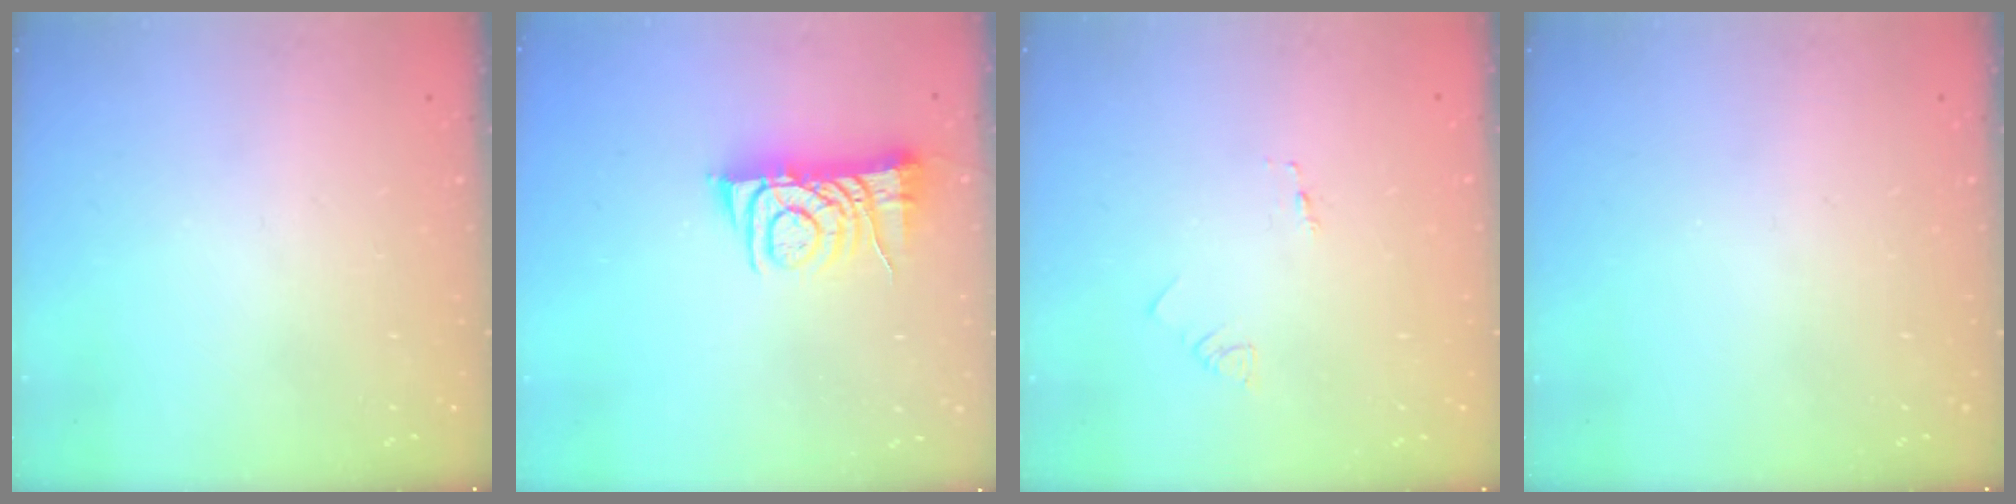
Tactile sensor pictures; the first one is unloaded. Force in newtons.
{"total": 7.4, "press": 7.3, "slide": 1.0}
{"total": 1.6, "press": 1.6, "slide": 0.1}
{"total": 0.0}